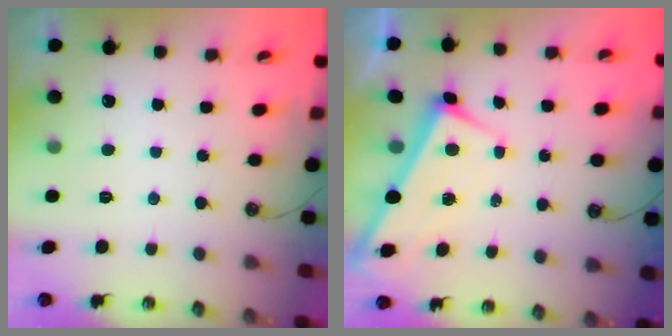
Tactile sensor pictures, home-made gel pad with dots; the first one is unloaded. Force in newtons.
{"total": 2.8, "press": 2.8, "slide": 0.1}